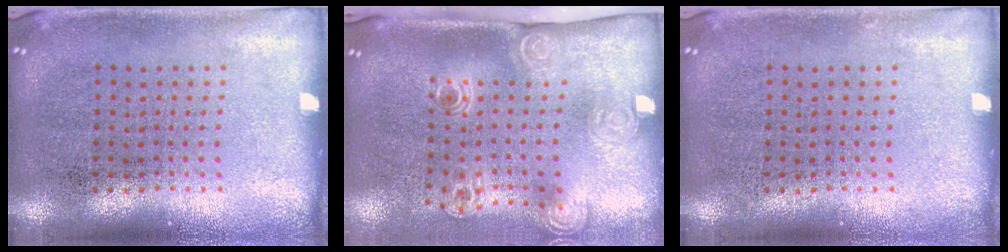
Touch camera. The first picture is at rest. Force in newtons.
{"total": 2.1, "press": 1.5, "slide": 1.5}
{"total": 0.0}